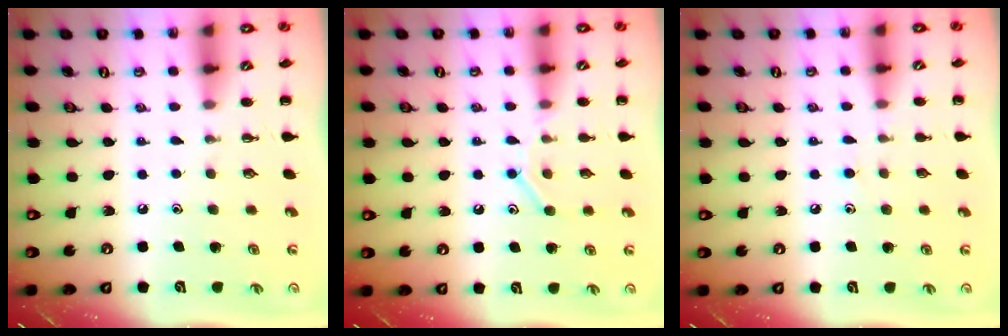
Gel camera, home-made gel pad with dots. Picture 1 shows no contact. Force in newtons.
{"total": 9.4, "press": 9.2, "slide": 1.7}
{"total": 5.0, "press": 4.6, "slide": 2.0}